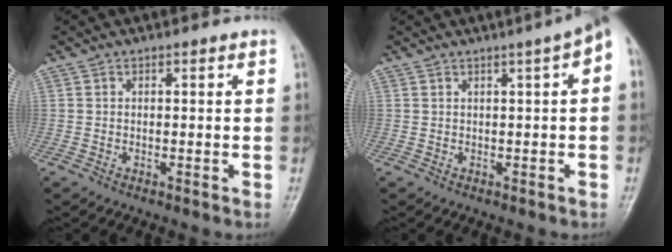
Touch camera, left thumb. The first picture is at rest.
{"total": 4.3, "force": [1.2, 0.5, 4.1], "torque": [-0.045, 0.018, 0.010]}